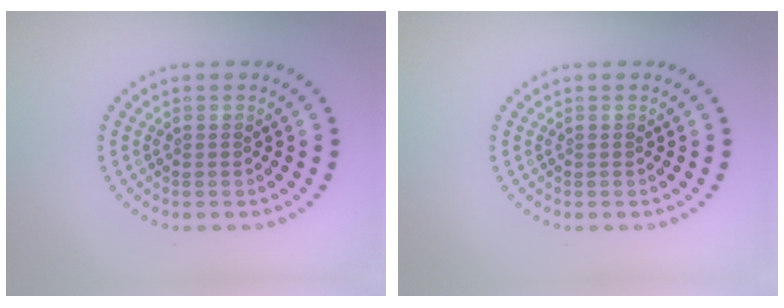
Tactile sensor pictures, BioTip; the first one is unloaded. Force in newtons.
{"total": 0.0}